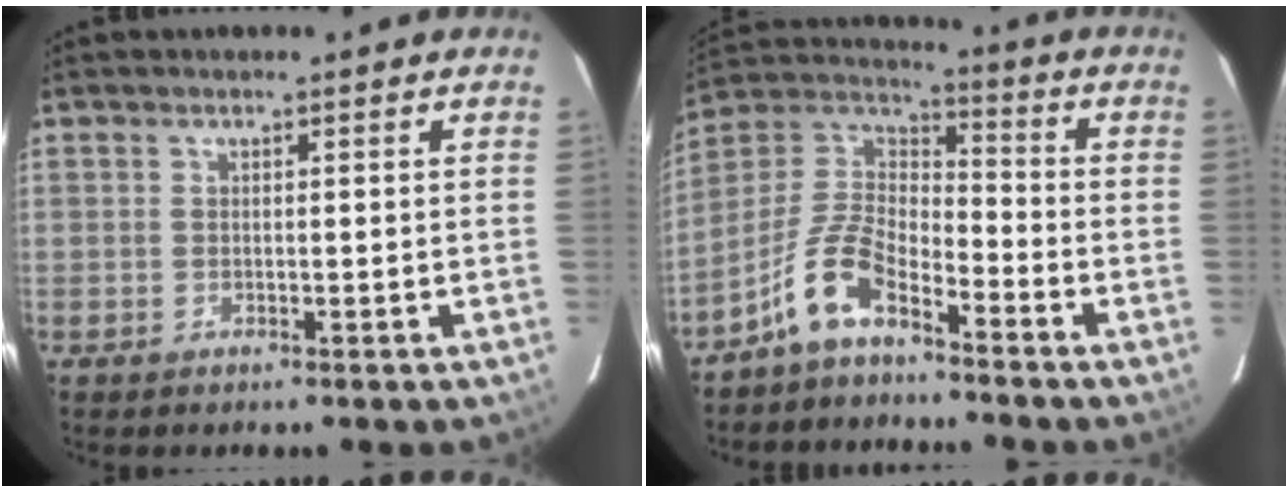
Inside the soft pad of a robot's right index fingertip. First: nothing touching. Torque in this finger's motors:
{"motor_torque": [0.97, -0.86, 0.29, 0.08]}